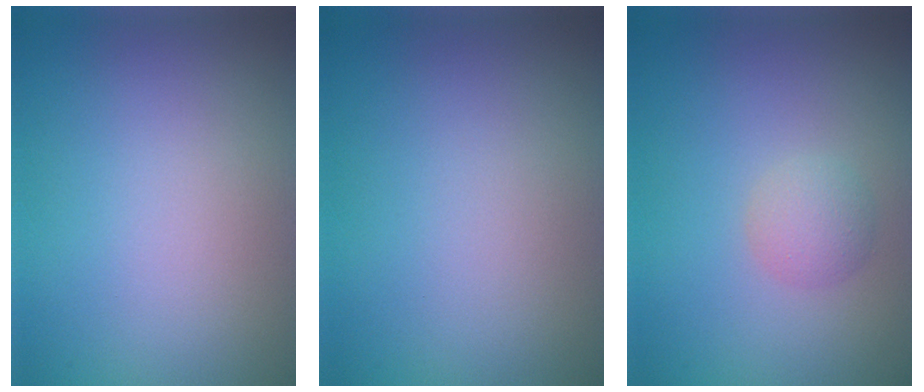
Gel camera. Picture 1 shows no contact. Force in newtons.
{"total": 0.0}
{"total": 1.8, "press": 1.8, "slide": 0.1}